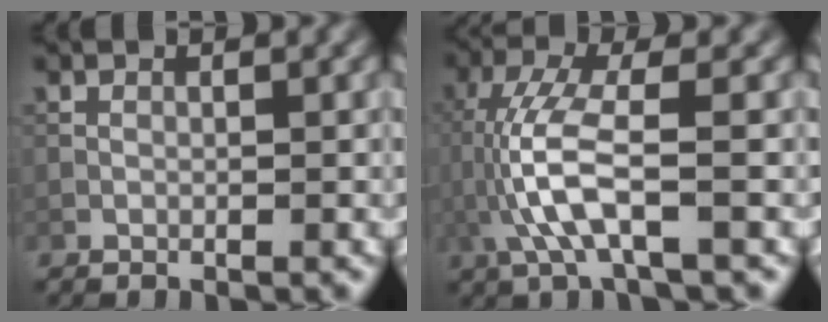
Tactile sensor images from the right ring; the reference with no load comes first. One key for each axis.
{"total": 5.4, "fx": -1.4, "fy": 1.2, "fz": 5.1, "tx": -0.122, "ty": 0.008, "tz": -0.028}